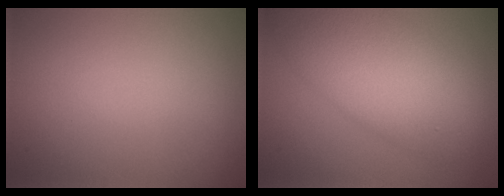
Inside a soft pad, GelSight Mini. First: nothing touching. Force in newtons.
{"total": 9.0, "press": 9.0, "slide": 0.4}